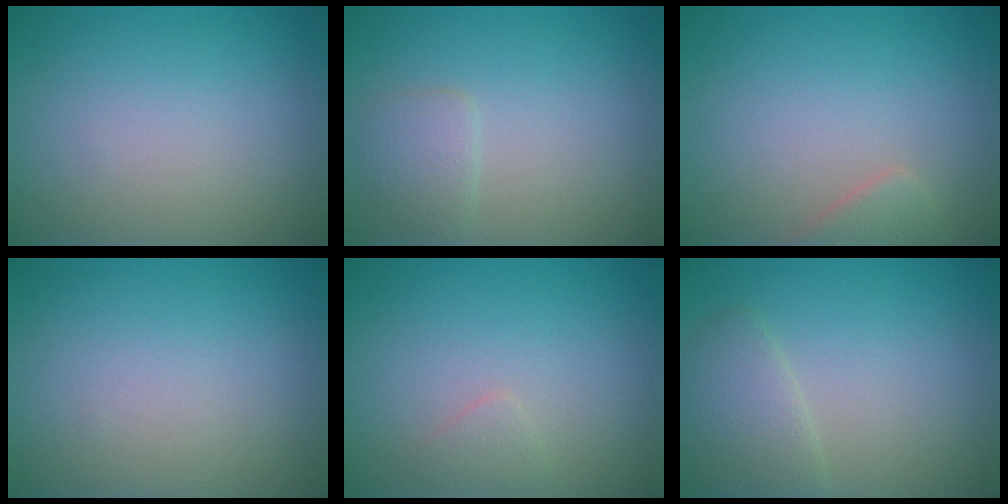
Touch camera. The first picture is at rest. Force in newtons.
{"total": 1.7, "press": 1.7, "slide": 0.1}
{"total": 1.8, "press": 1.8, "slide": 0.1}
{"total": 0.0}
{"total": 0.9, "press": 0.9, "slide": 0.1}
{"total": 2.8, "press": 2.8, "slide": 0.2}